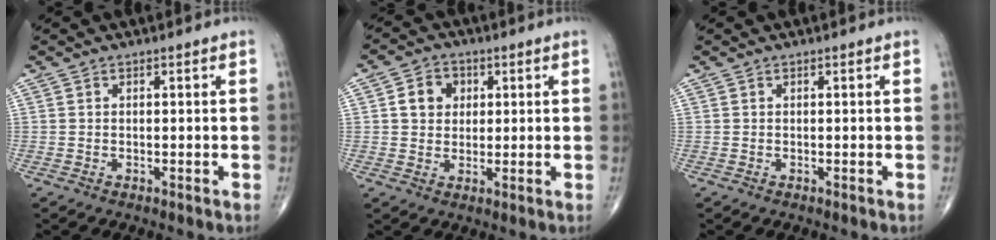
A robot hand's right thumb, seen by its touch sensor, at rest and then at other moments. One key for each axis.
{"total": 5.8, "fx": 1.4, "fy": 4.9, "fz": 2.8, "tx": -0.023, "ty": 0.001, "tz": 0.018}
{"total": 0.0}